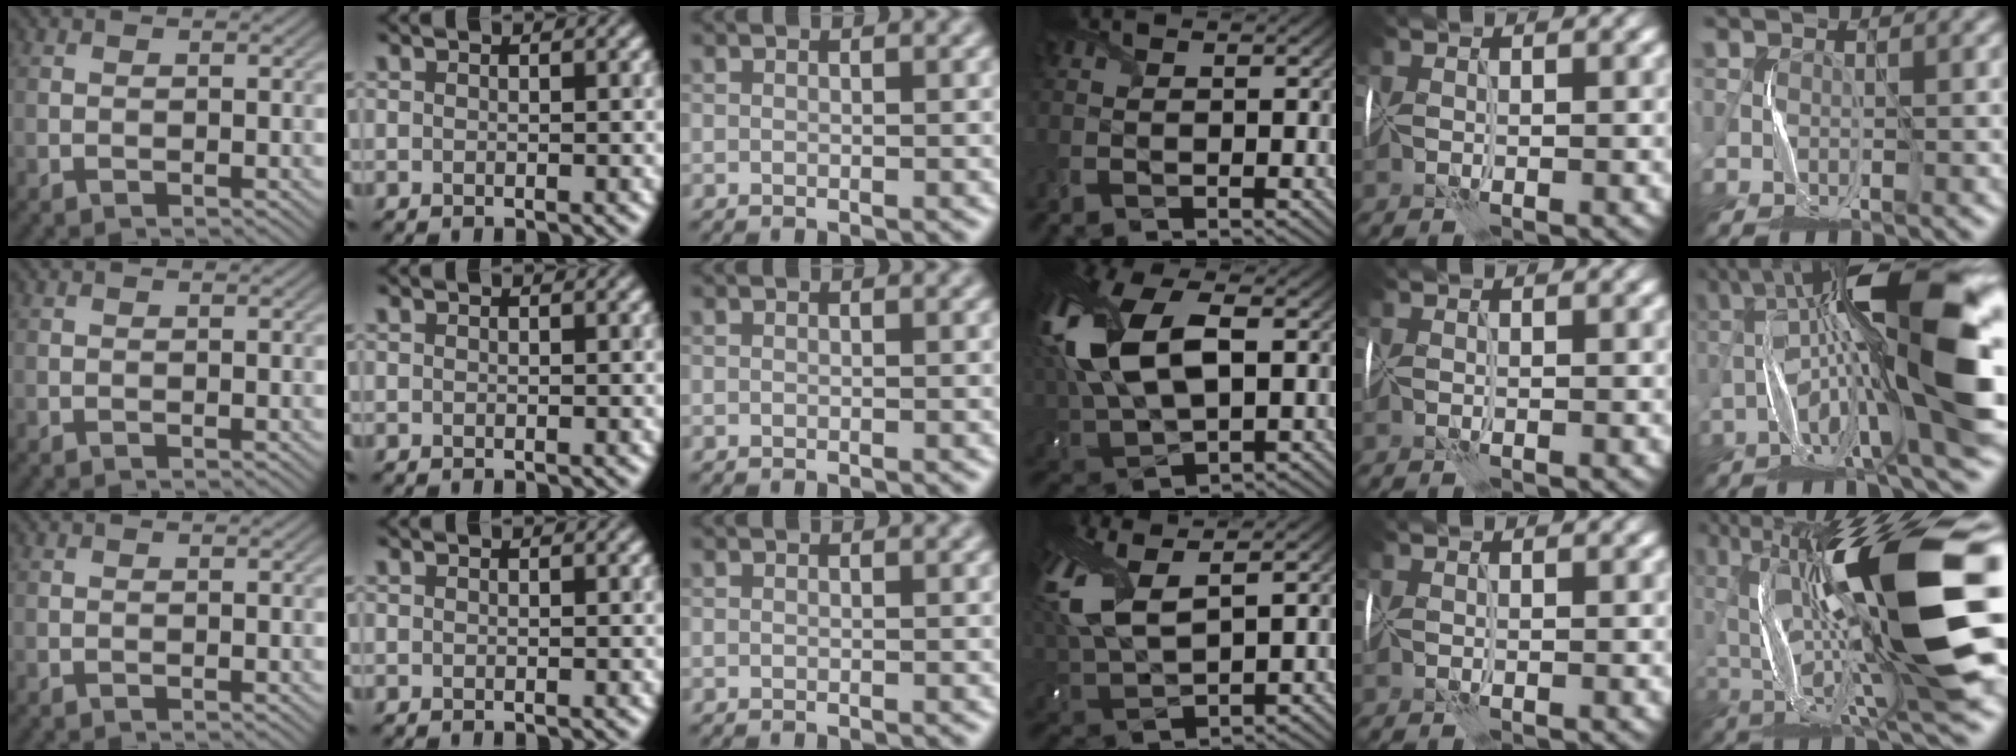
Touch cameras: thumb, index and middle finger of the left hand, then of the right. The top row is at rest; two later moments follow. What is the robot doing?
{"motion": "wrap", "object": "plastic wrap"}